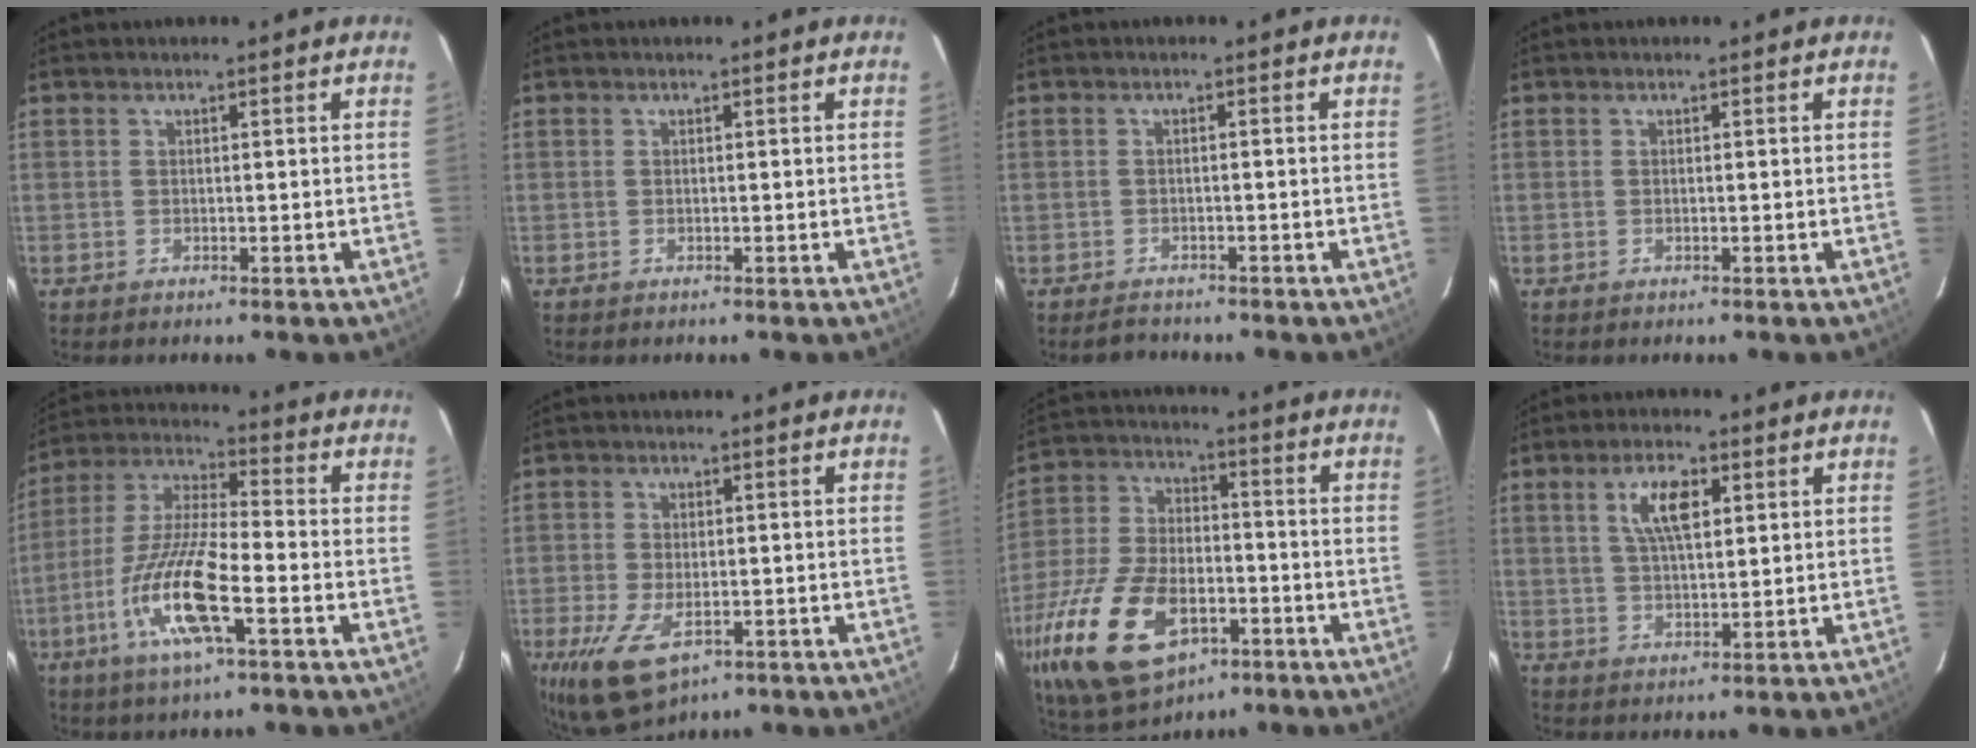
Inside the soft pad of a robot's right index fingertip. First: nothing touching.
{"total": 0.0}
{"total": 2.3, "force": [-2.1, 0.9, 0.2], "torque": [-0.005, 0.003, -0.031]}
{"total": 0.0}
{"total": 14.6, "force": [-6.0, 2.6, 13.1], "torque": [-0.275, -0.012, -0.124]}
{"total": 10.1, "force": [-4.6, 5.3, 7.3], "torque": [-0.166, -0.034, -0.075]}
{"total": 23.4, "force": [-10.6, 13.0, 16.3], "torque": [-0.373, -0.033, -0.175]}
{"total": 6.8, "force": [2.5, 2.5, 5.7], "torque": [-0.106, 0.009, 0.048]}